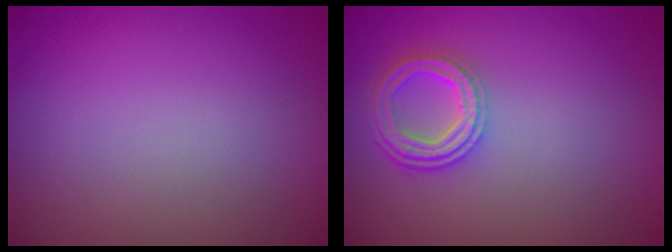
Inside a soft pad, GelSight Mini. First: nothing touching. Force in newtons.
{"total": 4.0, "press": 3.2, "slide": 2.3}